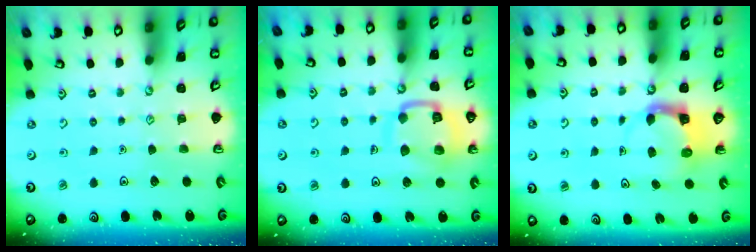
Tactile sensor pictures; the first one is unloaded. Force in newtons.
{"total": 14.0, "press": 13.9, "slide": 1.3}
{"total": 3.9, "press": 3.9, "slide": 0.4}